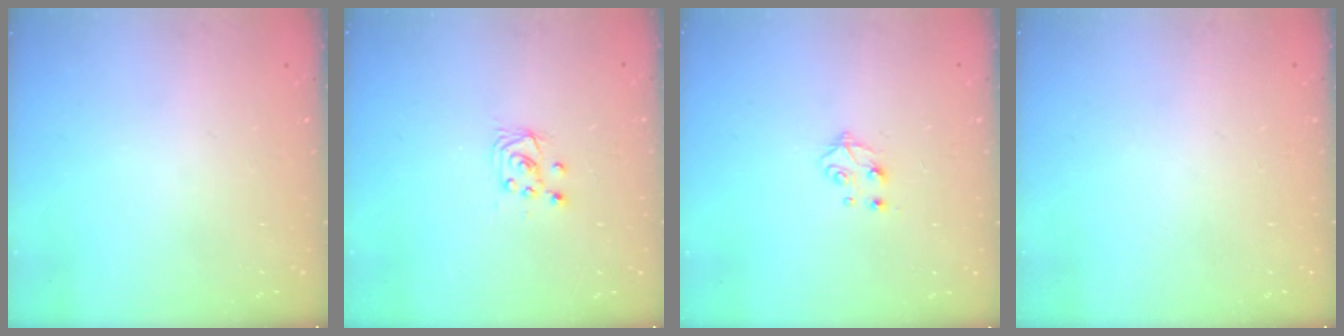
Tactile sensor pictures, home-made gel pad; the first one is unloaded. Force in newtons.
{"total": 4.0, "press": 4.0, "slide": 0.4}
{"total": 5.3, "press": 5.3, "slide": 0.3}
{"total": 0.0}